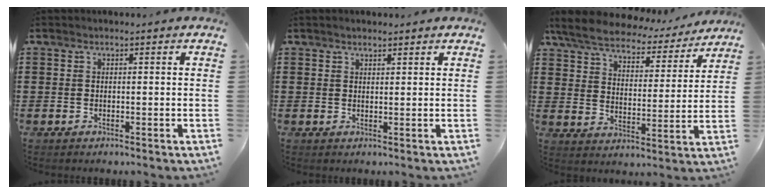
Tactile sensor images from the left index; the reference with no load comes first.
{"total": 1.2, "force": [1.1, 0.3, 0.3], "torque": [-0.007, 0.002, 0.021]}
{"total": 6.2, "force": [5.7, 1.4, 1.9], "torque": [-0.065, -0.033, 0.097]}